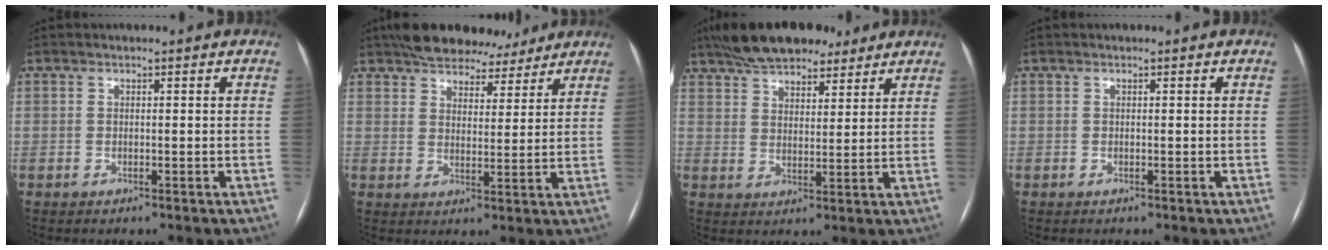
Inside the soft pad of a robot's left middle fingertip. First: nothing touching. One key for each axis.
{"total": 13.5, "fx": 11.2, "fy": 5.5, "fz": 5.1, "tx": -0.079, "ty": 0.028, "tz": 0.164}
{"total": 14.9, "fx": 11.6, "fy": 5.9, "fz": 7.1, "tx": -0.133, "ty": 0.040, "tz": 0.190}
{"total": 0.0}